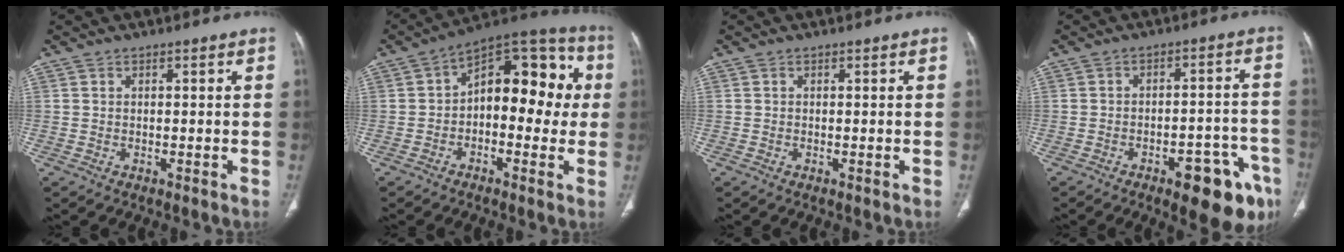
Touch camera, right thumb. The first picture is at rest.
{"total": 16.6, "force": [0.8, 9.6, 13.5], "torque": [-0.128, 0.049, -0.003]}
{"total": 0.0}
{"total": 14.1, "force": [-7.7, 5.4, 10.6], "torque": [-0.084, 0.048, -0.092]}